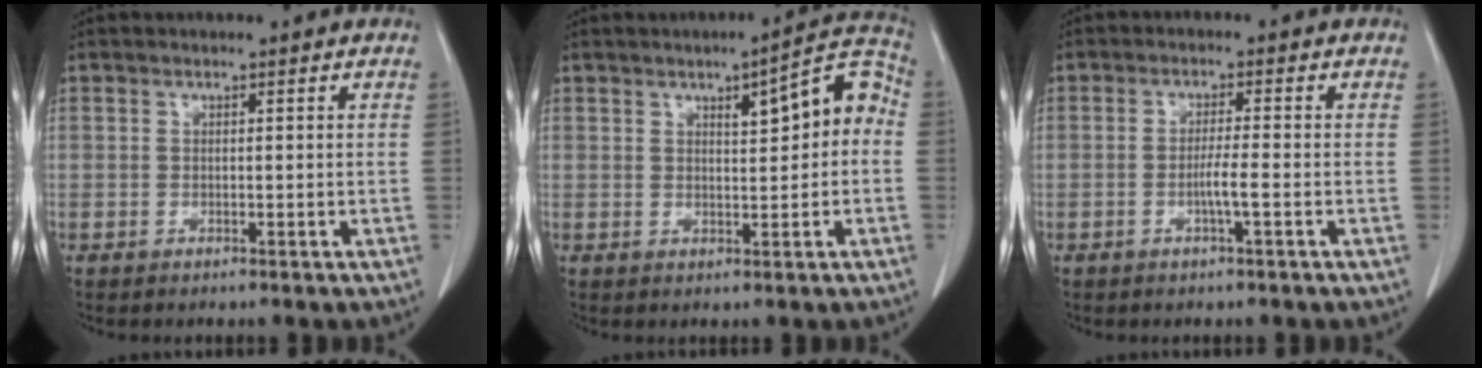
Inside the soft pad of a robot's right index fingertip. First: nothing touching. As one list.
[{"total": 7.6, "force": [1.2, 2.2, 7.2], "torque": [-0.089, 0.032, 0.012]}, {"total": 2.9, "force": [-1.0, -0.3, 2.7], "torque": [-0.048, -0.002, -0.019]}]